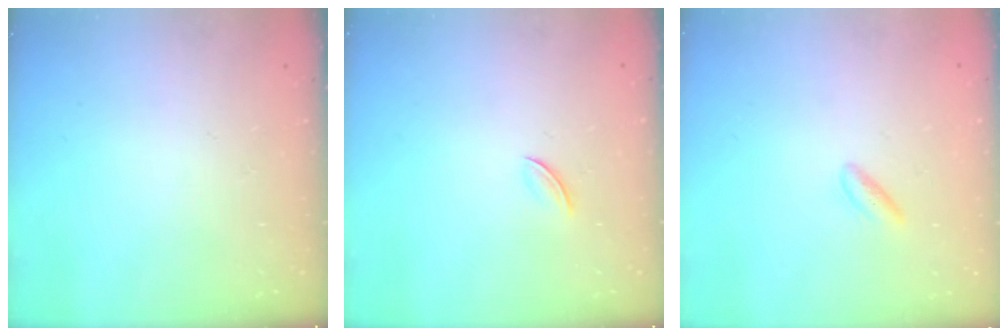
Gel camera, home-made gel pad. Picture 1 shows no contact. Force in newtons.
{"total": 2.8, "press": 2.7, "slide": 0.8}
{"total": 2.0, "press": 1.7, "slide": 1.2}